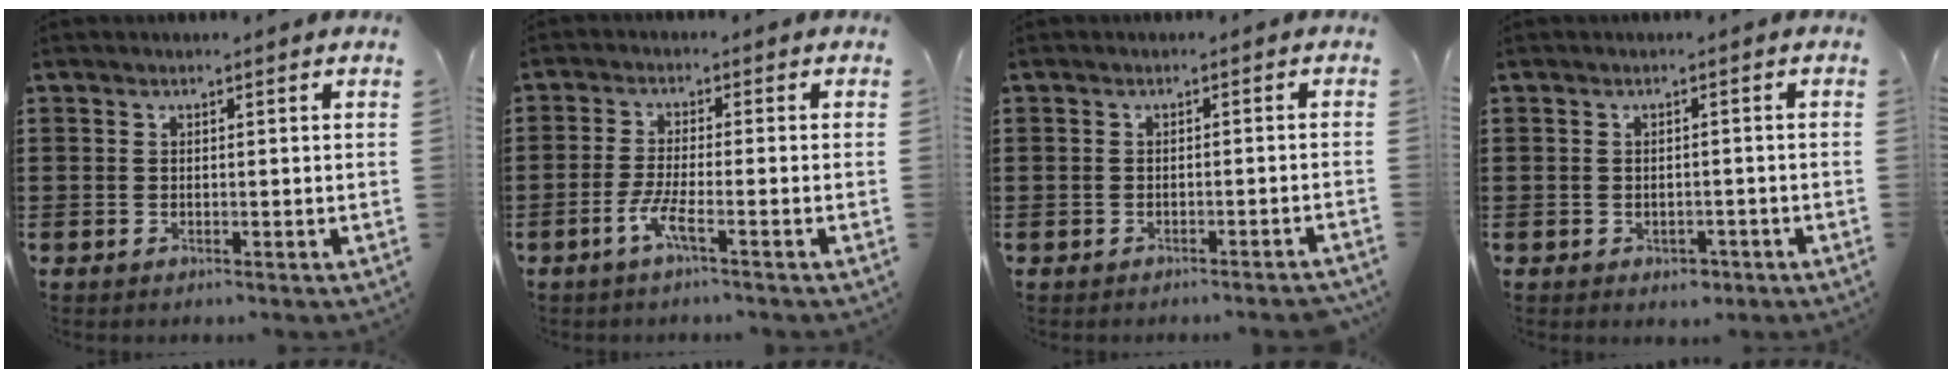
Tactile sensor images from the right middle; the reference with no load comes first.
{"total": 4.2, "force": [-2.3, 0.3, 3.4], "torque": [-0.079, -0.006, -0.048]}
{"total": 1.1, "force": [-1.1, 0.0, 0.0], "torque": [-0.003, 0.003, -0.023]}
{"total": 1.2, "force": [-0.8, 0.9, 0.2], "torque": [-0.008, -0.002, -0.018]}